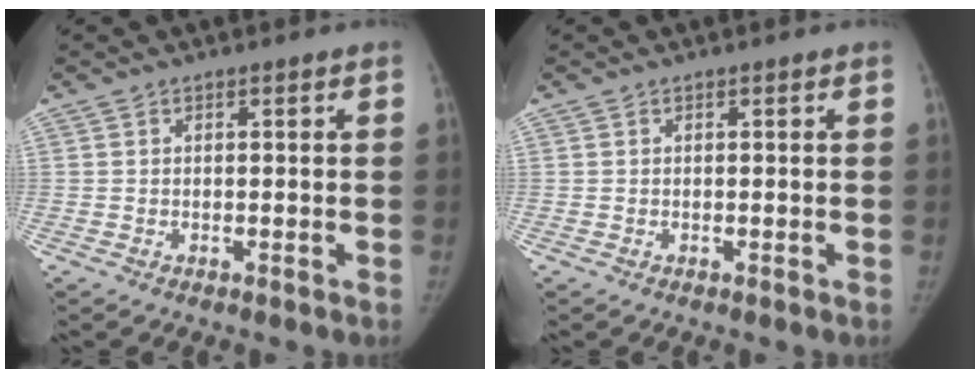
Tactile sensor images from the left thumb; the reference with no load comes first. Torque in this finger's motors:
{"motor_torque": [0.07, 0.02, 0.30, -0.08, 0.03]}